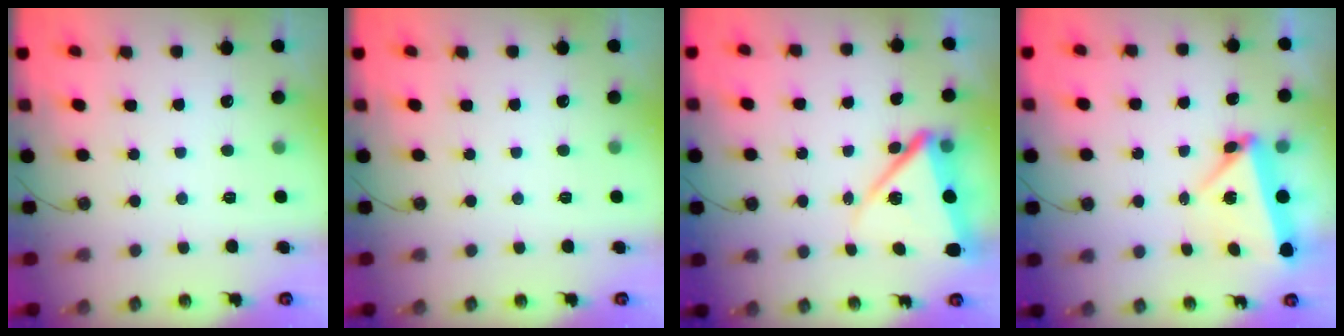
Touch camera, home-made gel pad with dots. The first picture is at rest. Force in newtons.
{"total": 0.0}
{"total": 10.4, "press": 10.2, "slide": 1.9}
{"total": 5.6, "press": 5.5, "slide": 0.8}